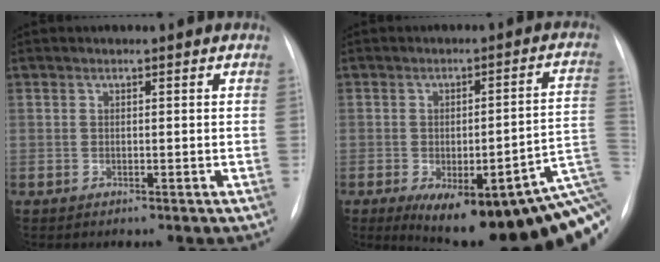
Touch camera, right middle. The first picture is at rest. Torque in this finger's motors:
{"motor_torque": [1.10, -1.04, 0.94, 0.14]}